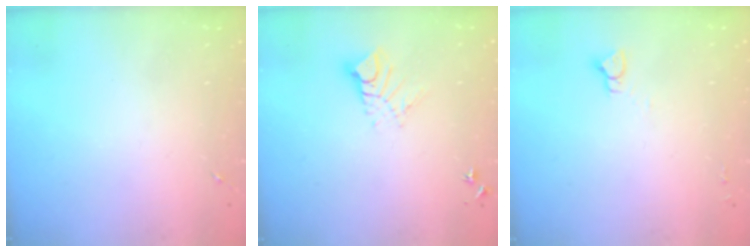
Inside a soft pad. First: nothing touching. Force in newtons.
{"total": 9.1, "press": 9.0, "slide": 1.0}
{"total": 3.3, "press": 3.3, "slide": 0.2}